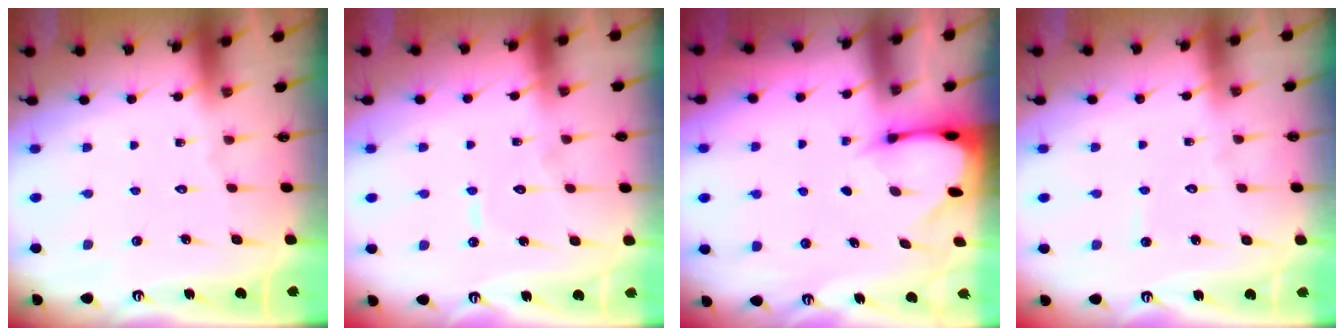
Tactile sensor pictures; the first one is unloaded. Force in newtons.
{"total": 5.5, "press": 5.5, "slide": 0.4}
{"total": 2.7, "press": 2.7, "slide": 0.3}
{"total": 2.8, "press": 2.8, "slide": 0.3}